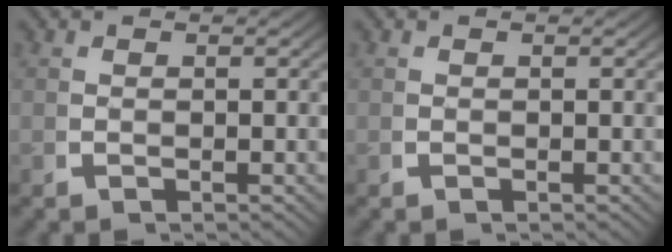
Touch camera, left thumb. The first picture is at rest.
{"total": 0.0}